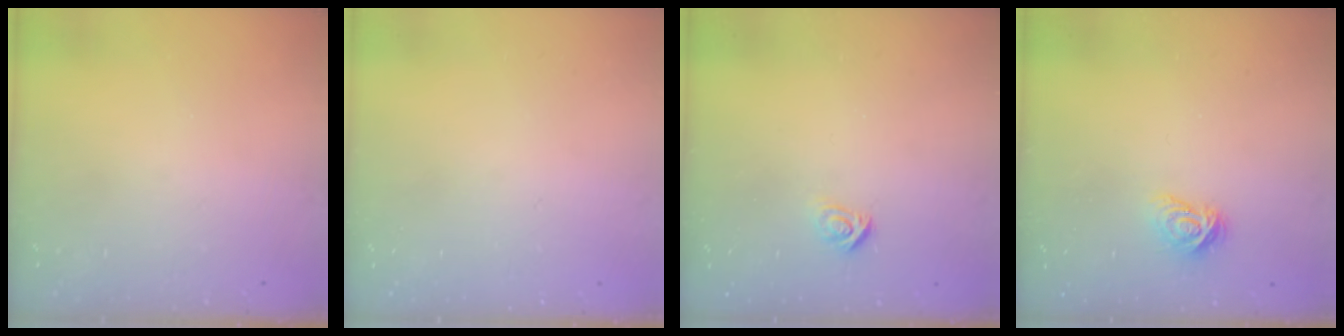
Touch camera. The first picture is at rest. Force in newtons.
{"total": 0.0}
{"total": 3.6, "press": 3.6, "slide": 0.3}
{"total": 5.6, "press": 5.6, "slide": 0.3}